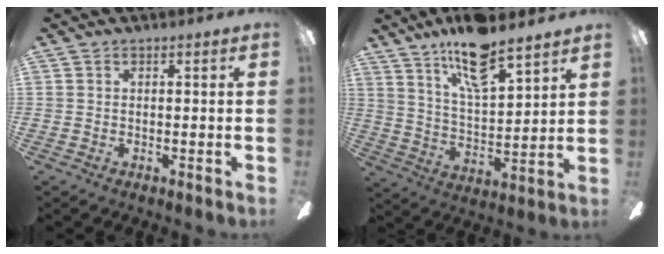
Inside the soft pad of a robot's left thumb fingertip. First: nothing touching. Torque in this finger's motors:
{"motor_torque": [0.30, 0.21, 1.49, -1.27, 0.08]}